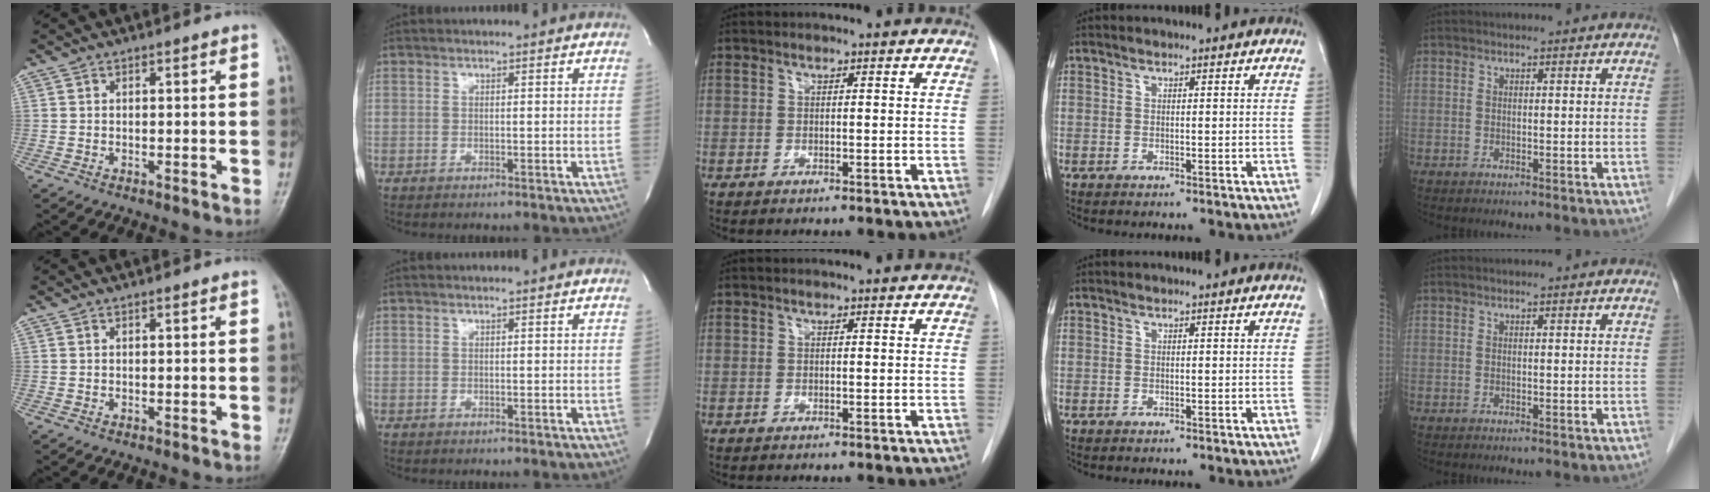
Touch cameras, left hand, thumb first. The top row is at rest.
{}